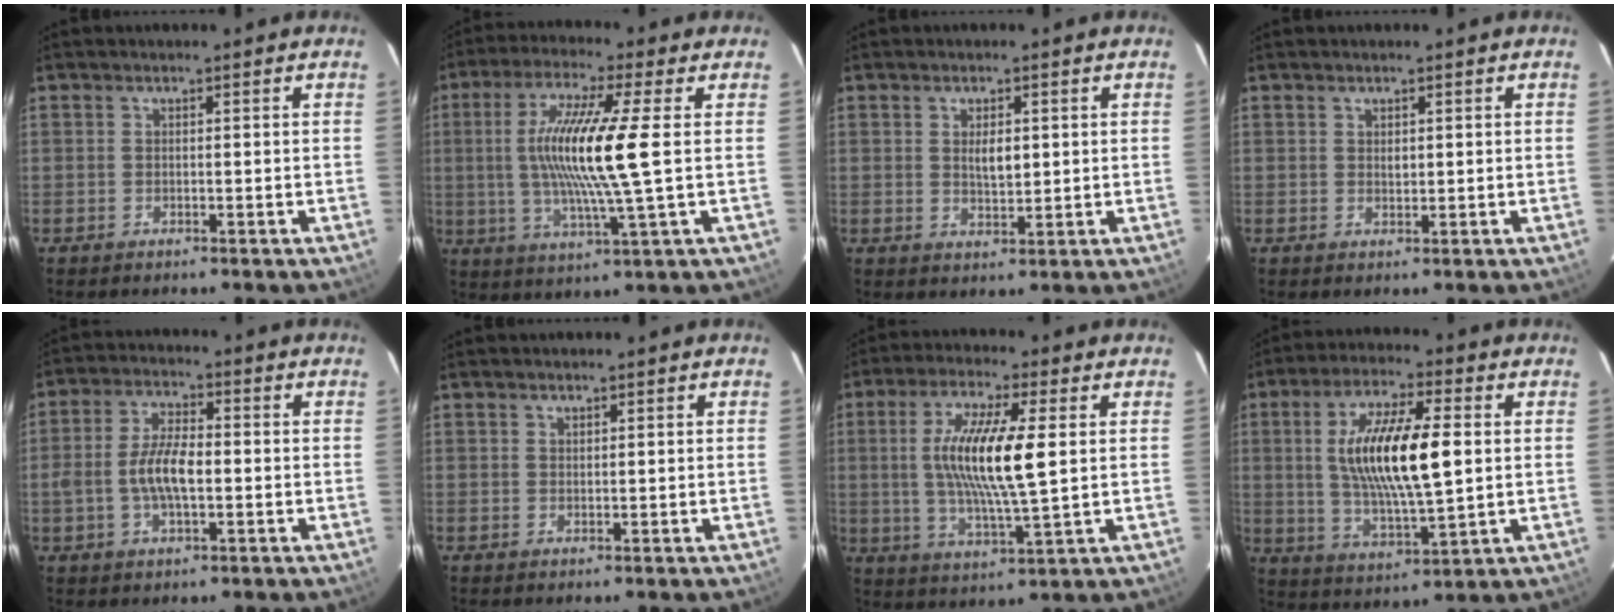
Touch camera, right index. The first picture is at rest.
{"total": 14.1, "force": [0.9, -0.1, 14.1], "torque": [-0.267, -0.007, 0.017]}
{"total": 3.5, "force": [0.7, 1.8, 3.0], "torque": [-0.049, -0.001, 0.014]}
{"total": 1.0, "force": [0.5, 0.7, 0.5], "torque": [-0.006, 0.003, 0.009]}
{"total": 7.3, "force": [-1.4, 2.5, 6.7], "torque": [-0.137, 0.007, -0.027]}
{"total": 0.7, "force": [0.6, 0.3, 0.1], "torque": [-0.001, 0.001, 0.012]}
{"total": 13.5, "force": [1.7, 2.1, 13.2], "torque": [-0.252, -0.005, 0.032]}
{"total": 15.9, "force": [2.0, 4.5, 15.2], "torque": [-0.281, 0.001, 0.042]}